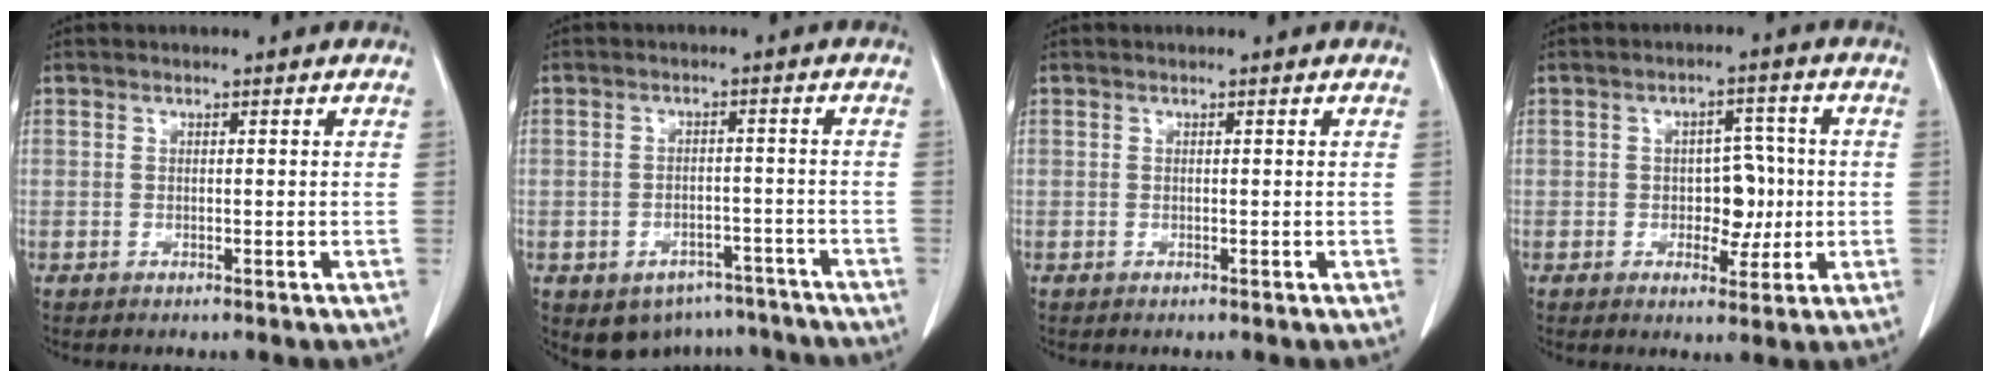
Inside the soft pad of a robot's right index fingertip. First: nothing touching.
{"total": 8.3, "force": [-6.2, 5.3, 1.8], "torque": [-0.012, 0.014, -0.080]}
{"total": 0.0}
{"total": 5.6, "force": [-0.6, 3.4, 4.3], "torque": [-0.055, 0.011, -0.003]}